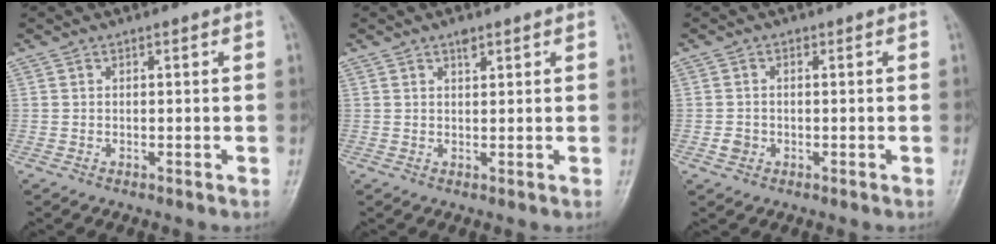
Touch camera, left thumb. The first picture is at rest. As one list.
[{"total": 1.3, "force": [0.9, 0.6, 0.7], "torque": [-0.007, -0.005, 0.014]}, {"total": 2.0, "force": [-0.5, 1.8, 0.7], "torque": [-0.003, 0.004, -0.009]}]